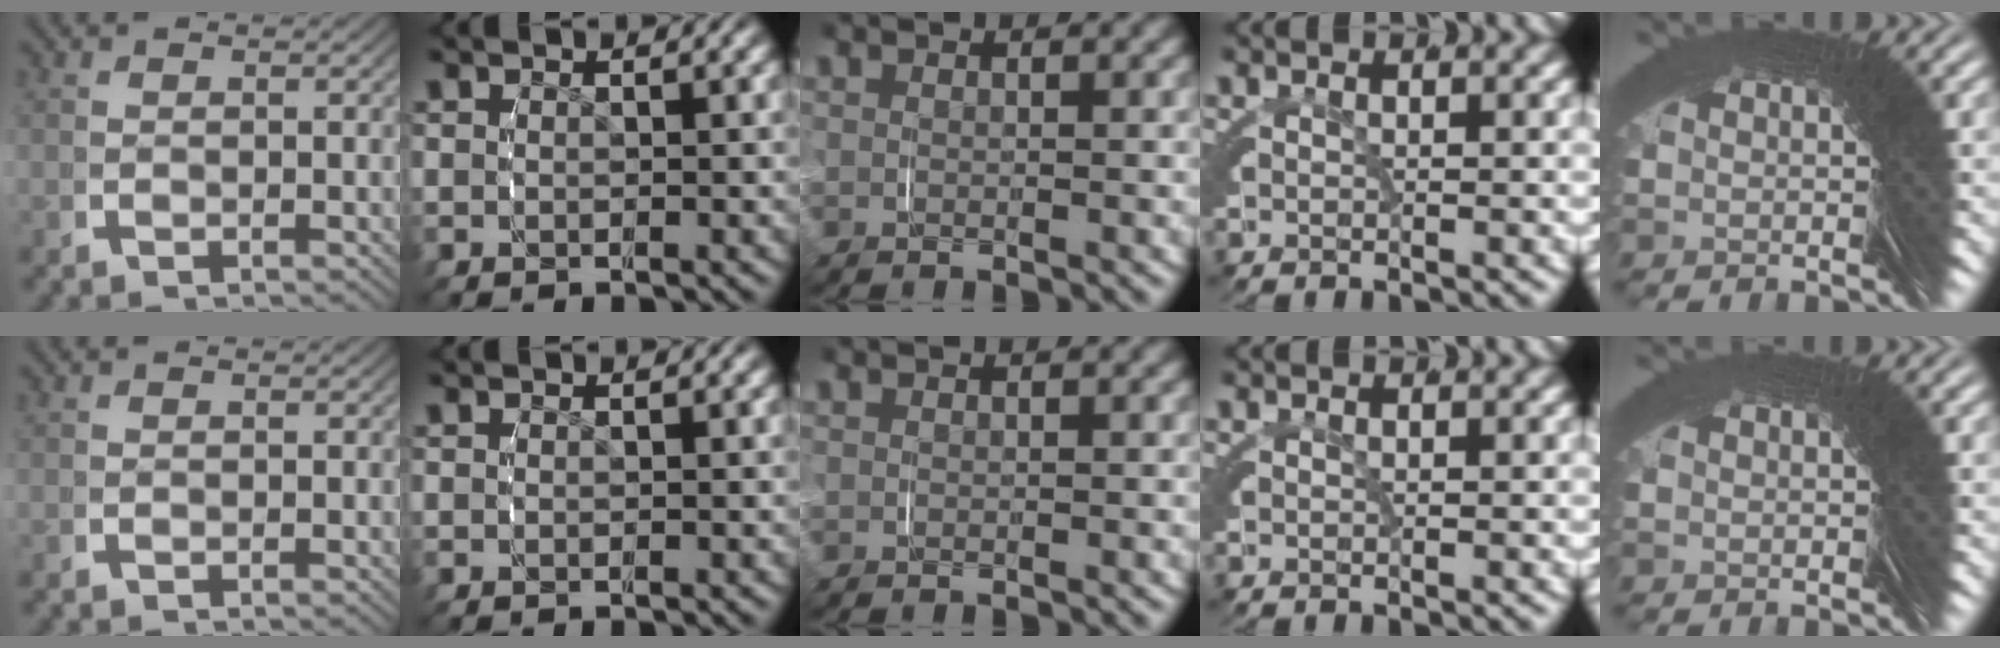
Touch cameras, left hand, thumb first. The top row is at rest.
{}